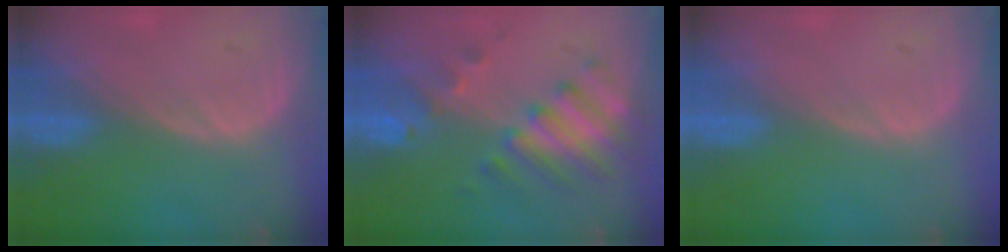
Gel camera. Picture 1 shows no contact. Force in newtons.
{"total": 8.1, "press": 7.2, "slide": 3.8}
{"total": 0.0}